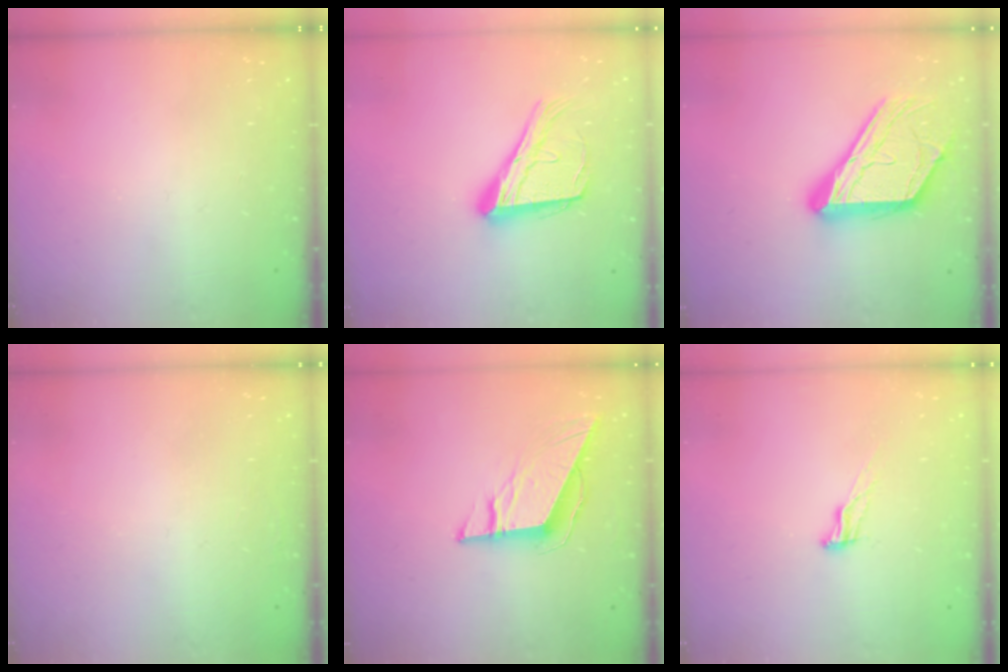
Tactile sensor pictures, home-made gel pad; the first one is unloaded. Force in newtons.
{"total": 17.9, "press": 17.8, "slide": 1.9}
{"total": 19.1, "press": 19.0, "slide": 1.7}
{"total": 1.8, "press": 1.7, "slide": 0.4}
{"total": 9.3, "press": 9.2, "slide": 1.3}
{"total": 6.2, "press": 6.1, "slide": 0.7}